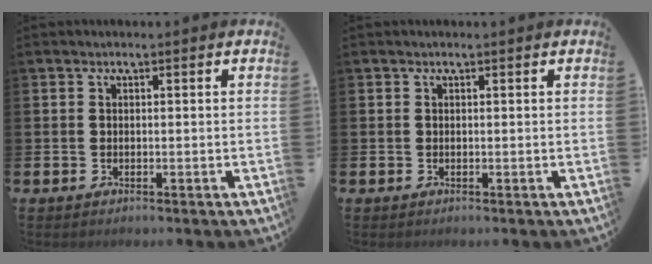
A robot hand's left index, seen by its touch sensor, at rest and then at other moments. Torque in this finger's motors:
{"motor_torque": [-0.15, 0.15, -0.13, 0.01]}